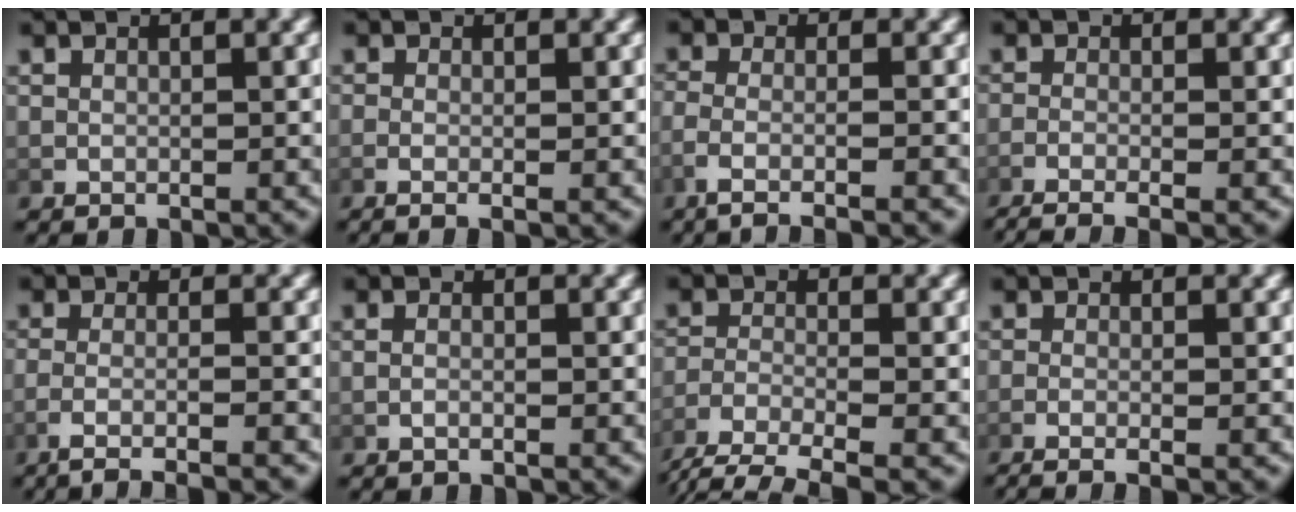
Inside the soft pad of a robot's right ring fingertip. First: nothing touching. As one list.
[{"total": 1.4, "force": [-0.8, 0.2, 1.1], "torque": [-0.036, -0.012, -0.011]}, {"total": 4.3, "force": [-3.0, 0.9, 3.0], "torque": [-0.065, -0.011, -0.041]}, {"total": 4.5, "force": [-3.4, 1.1, 2.6], "torque": [-0.052, -0.015, -0.050]}, {"total": 5.6, "force": [-4.3, 0.9, 3.4], "torque": [-0.067, -0.018, -0.058]}, {"total": 0.8, "force": [-0.4, 0.1, 0.7], "torque": [-0.019, -0.006, -0.003]}, {"total": 3.9, "force": [-2.1, 1.5, 2.9], "torque": [-0.053, -0.009, -0.029]}, {"total": 2.5, "force": [-1.8, 0.5, 1.6], "torque": [-0.042, -0.011, -0.028]}]